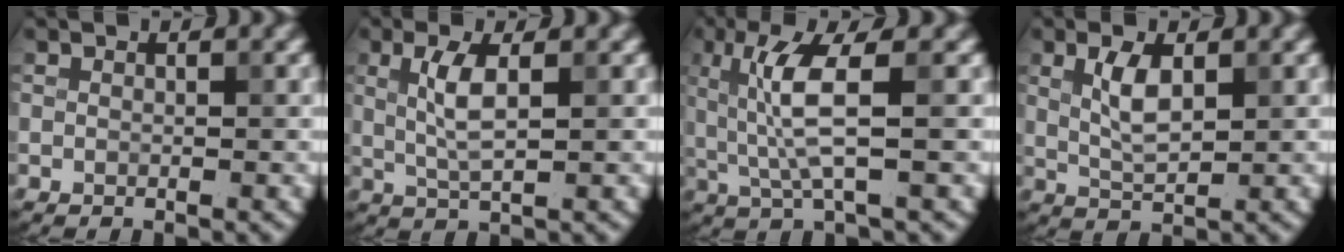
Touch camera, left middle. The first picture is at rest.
{"total": 3.2, "force": [0.7, 0.9, 3.0], "torque": [-0.066, 0.001, 0.013]}
{"total": 5.0, "force": [0.6, 0.8, 4.9], "torque": [-0.112, -0.001, 0.017]}
{"total": 3.2, "force": [0.9, 1.4, 2.8], "torque": [-0.060, 0.003, 0.019]}